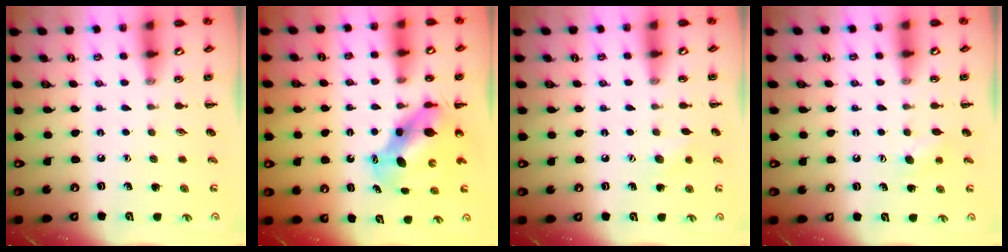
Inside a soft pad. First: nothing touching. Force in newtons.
{"total": 7.3, "press": 7.0, "slide": 2.0}
{"total": 7.6, "press": 7.3, "slide": 2.0}
{"total": 5.7, "press": 5.6, "slide": 1.1}